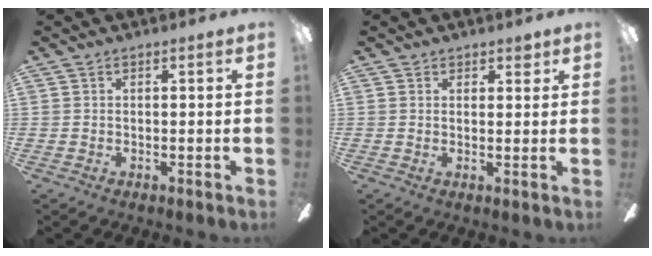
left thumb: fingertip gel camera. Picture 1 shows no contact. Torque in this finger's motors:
{"motor_torque": [0.21, -0.02, -0.36, 0.16, -0.03]}